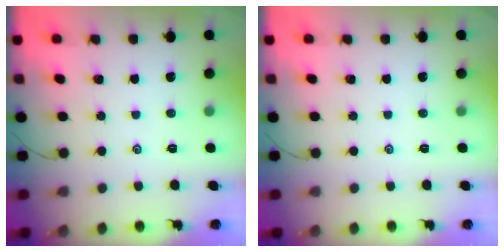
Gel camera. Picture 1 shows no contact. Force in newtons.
{"total": 0.0}